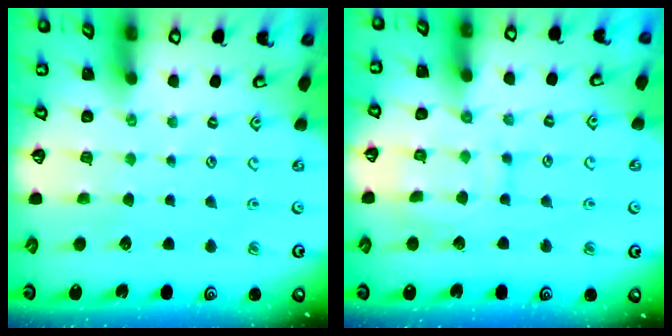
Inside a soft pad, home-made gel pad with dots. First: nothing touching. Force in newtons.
{"total": 10.5, "press": 10.5, "slide": 0.6}